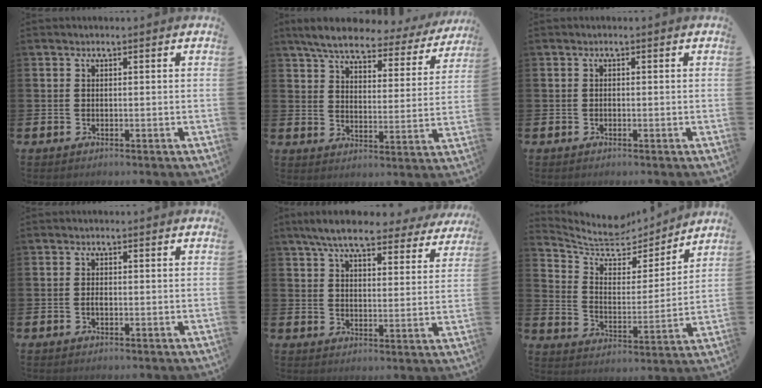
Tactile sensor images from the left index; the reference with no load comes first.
{"total": 6.0, "force": [5.3, 1.2, 2.6], "torque": [-0.077, -0.030, 0.086]}
{"total": 0.0}
{"total": 0.8, "force": [-0.2, 0.4, 0.7], "torque": [-0.011, 0.000, -0.005]}
{"total": 8.3, "force": [7.5, 1.6, 3.2], "torque": [-0.074, -0.033, 0.132]}
{"total": 7.2, "force": [6.4, 2.8, 1.8], "torque": [-0.069, -0.054, 0.107]}